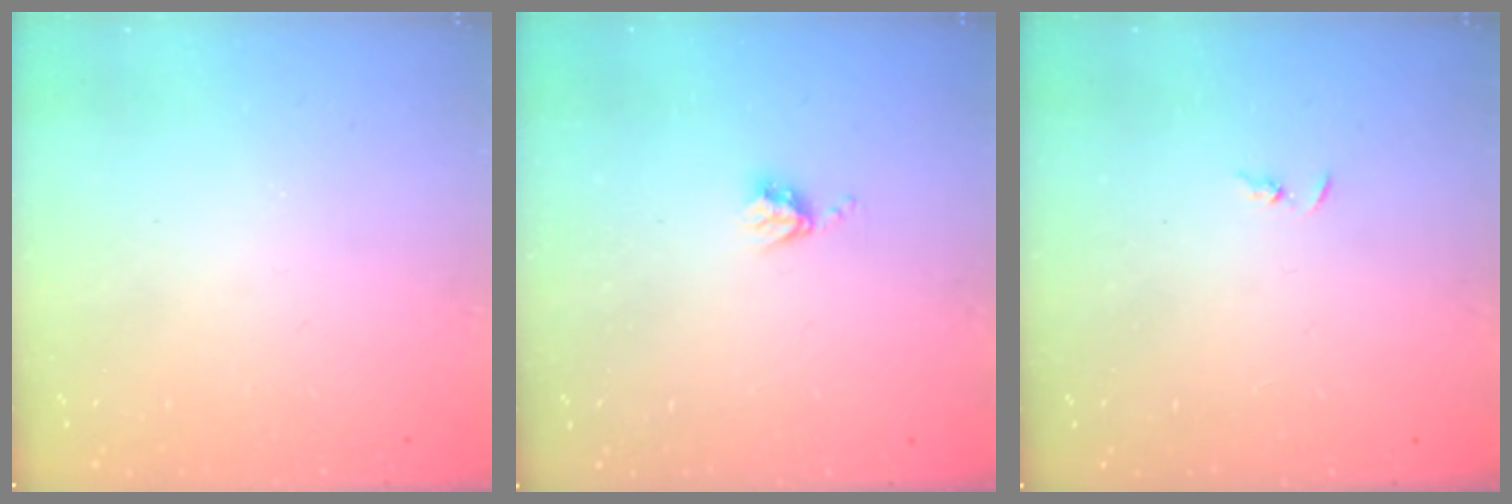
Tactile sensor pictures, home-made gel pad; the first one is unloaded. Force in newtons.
{"total": 3.8, "press": 3.7, "slide": 0.5}
{"total": 1.3, "press": 1.2, "slide": 0.3}